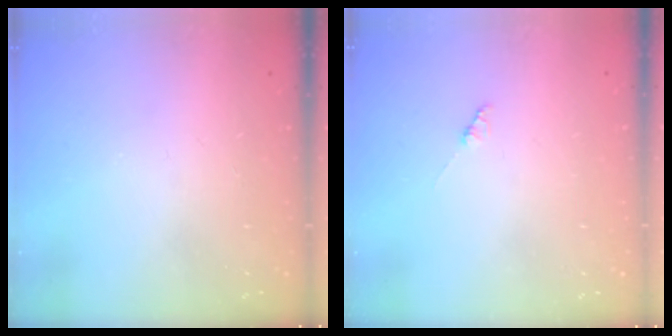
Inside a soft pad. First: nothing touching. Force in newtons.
{"total": 1.4, "press": 1.4, "slide": 0.2}